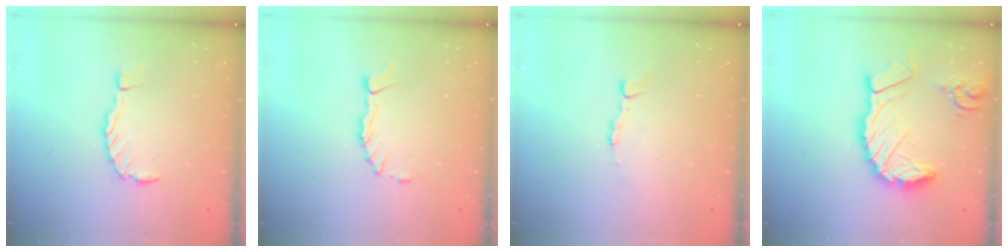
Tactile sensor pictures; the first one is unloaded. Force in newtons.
{"total": 1.7, "press": 1.6, "slide": 0.4}
{"total": 3.7, "press": 3.7, "slide": 0.1}
{"total": 17.6, "press": 17.5, "slide": 1.9}